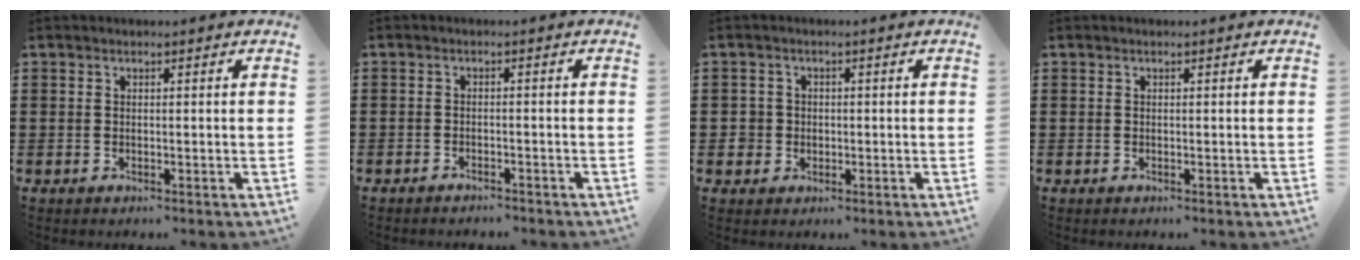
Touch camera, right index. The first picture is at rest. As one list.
[{"total": 1.4, "force": [-1.4, 0.3, -0.1], "torque": [-0.003, 0.005, -0.030]}, {"total": 2.3, "force": [-0.5, 2.2, 0.2], "torque": [-0.015, 0.006, -0.015]}, {"total": 0.0}]